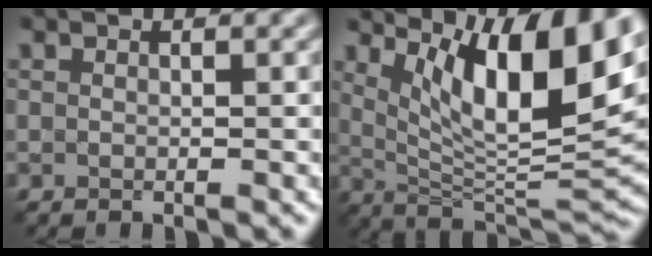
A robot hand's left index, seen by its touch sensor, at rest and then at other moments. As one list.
[{"total": 12.6, "force": [5.3, 3.6, 10.8], "torque": [-0.158, -0.004, 0.092]}]